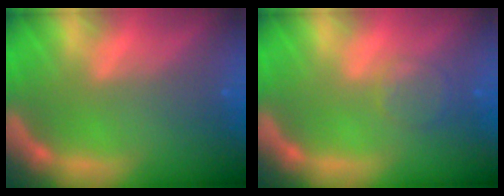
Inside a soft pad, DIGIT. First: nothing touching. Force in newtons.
{"total": 2.4}